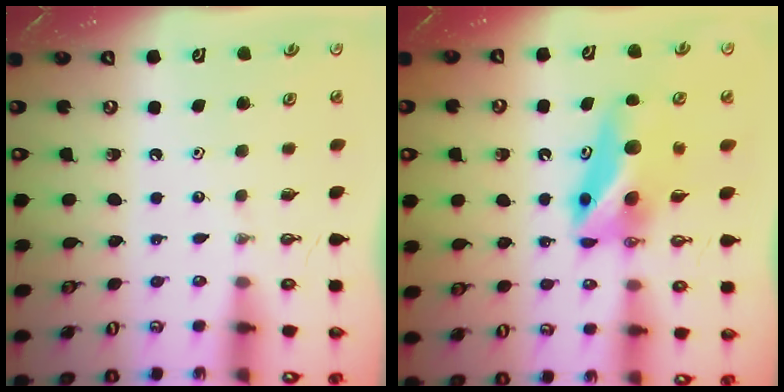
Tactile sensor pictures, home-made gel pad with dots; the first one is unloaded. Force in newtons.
{"total": 10.3, "press": 6.9, "slide": 7.7}